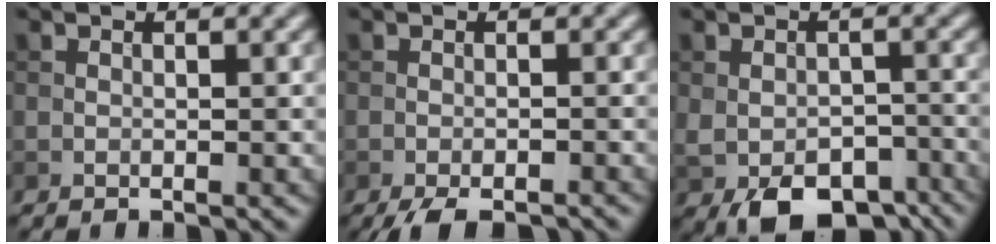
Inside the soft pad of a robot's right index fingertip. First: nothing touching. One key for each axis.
{"total": 3.8, "fx": -3.0, "fy": 0.8, "fz": 2.2, "tx": -0.036, "ty": -0.006, "tz": -0.050}
{"total": 7.0, "fx": -4.2, "fy": 3.7, "fz": 4.2, "tx": -0.062, "ty": -0.016, "tz": -0.058}